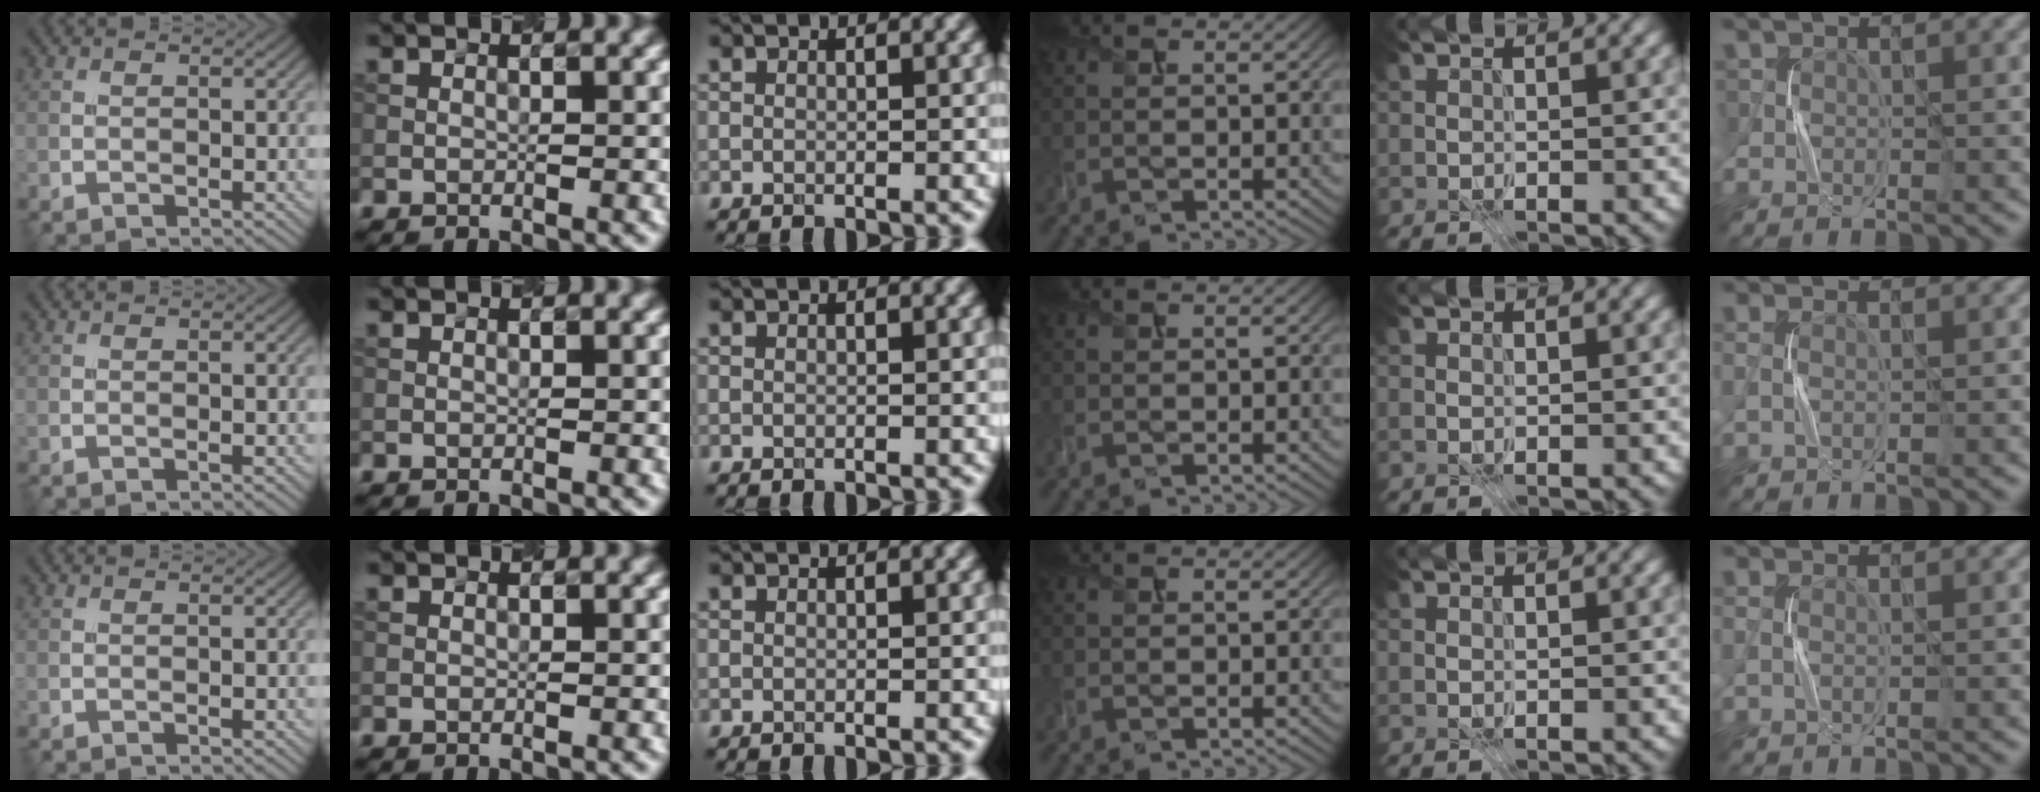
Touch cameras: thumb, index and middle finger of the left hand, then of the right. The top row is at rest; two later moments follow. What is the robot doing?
{"motion": "press", "object": "stapler"}